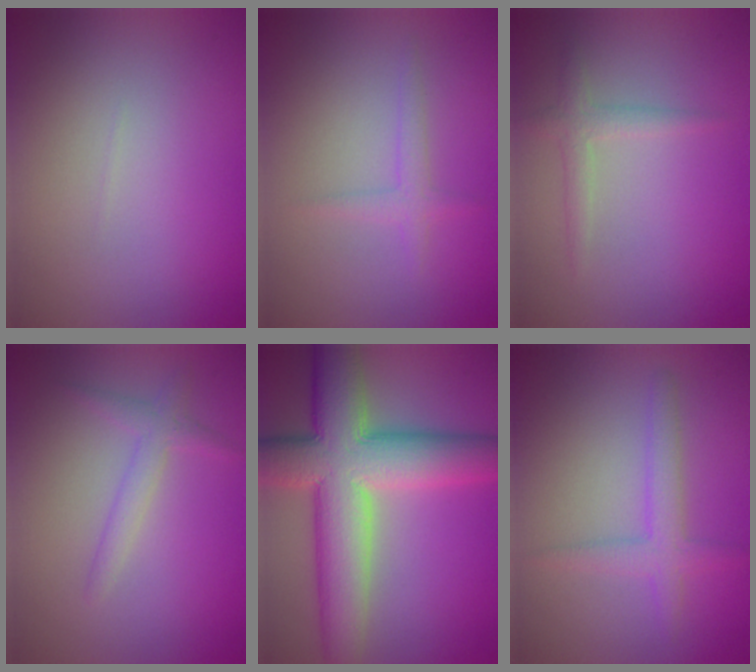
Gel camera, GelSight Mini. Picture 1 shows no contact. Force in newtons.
{"total": 1.4, "press": 1.4, "slide": 0.0}
{"total": 1.7, "press": 1.7, "slide": 0.1}
{"total": 1.9, "press": 1.9, "slide": 0.1}
{"total": 11.5, "press": 11.5, "slide": 0.4}
{"total": 2.6, "press": 2.6, "slide": 0.1}